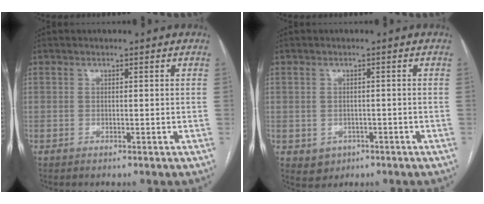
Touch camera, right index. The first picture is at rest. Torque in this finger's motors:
{"motor_torque": [-0.14, 0.07, -0.46, -0.19]}